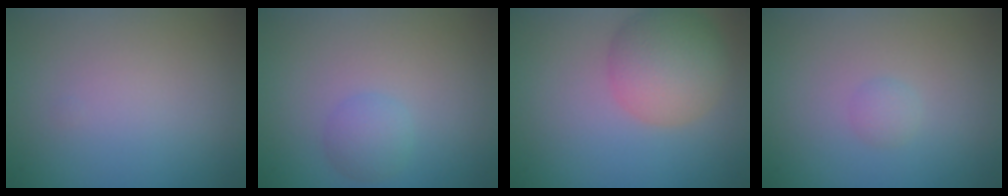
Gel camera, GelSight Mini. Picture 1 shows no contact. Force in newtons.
{"total": 1.9, "press": 1.9, "slide": 0.1}
{"total": 5.7, "press": 5.7, "slide": 0.3}
{"total": 0.8, "press": 0.8, "slide": 0.1}